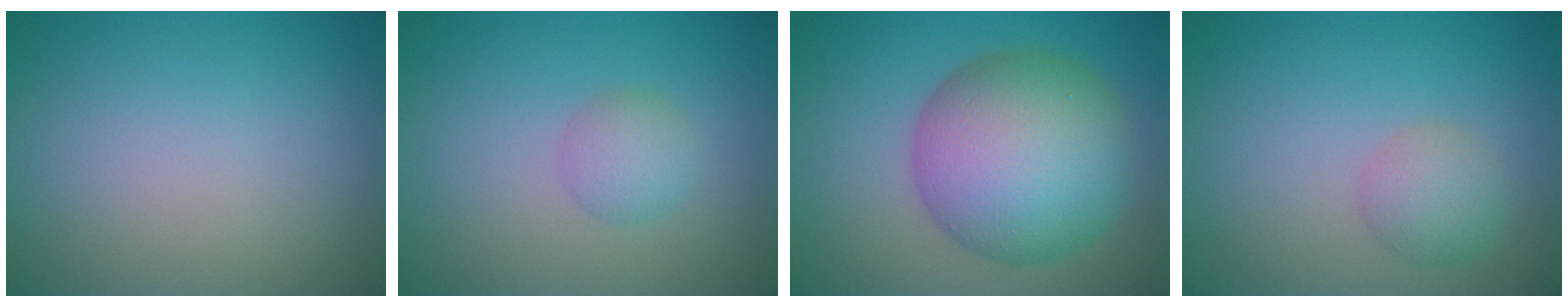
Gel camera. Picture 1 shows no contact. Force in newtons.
{"total": 2.0, "press": 2.0, "slide": 0.2}
{"total": 11.5, "press": 11.5, "slide": 0.2}
{"total": 2.3, "press": 2.3, "slide": 0.1}